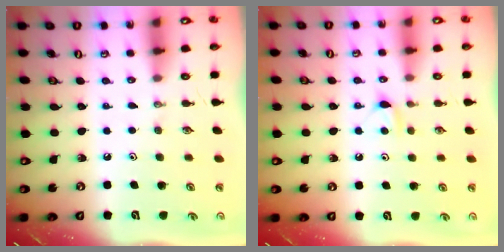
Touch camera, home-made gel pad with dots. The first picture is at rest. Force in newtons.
{"total": 4.8, "press": 4.7, "slide": 0.7}